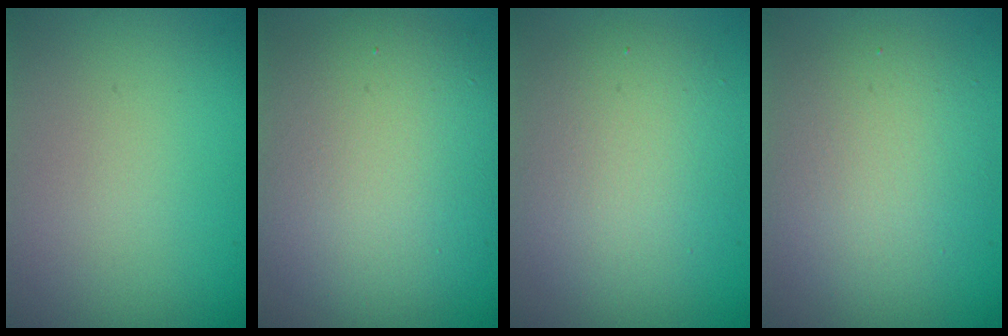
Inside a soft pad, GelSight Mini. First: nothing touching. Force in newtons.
{"total": 8.9, "press": 8.9, "slide": 0.5}
{"total": 5.7, "press": 5.7, "slide": 0.1}
{"total": 5.0, "press": 5.0, "slide": 0.4}